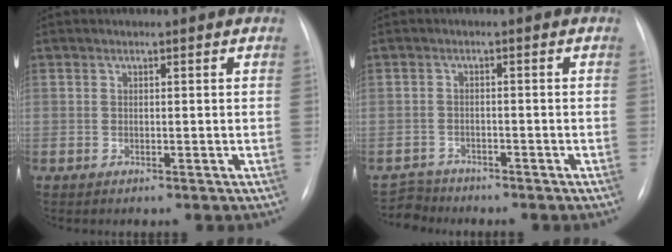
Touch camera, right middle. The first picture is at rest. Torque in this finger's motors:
{"motor_torque": [0.04, 0.04, -0.05, -0.03]}